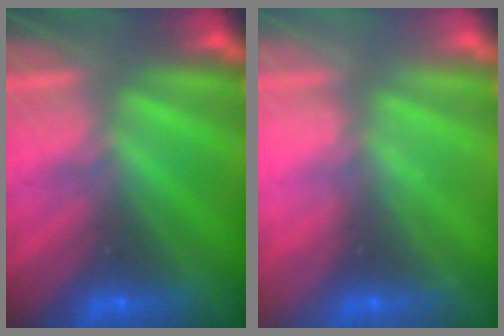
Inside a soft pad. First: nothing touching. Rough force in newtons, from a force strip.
{"total": 2.1}